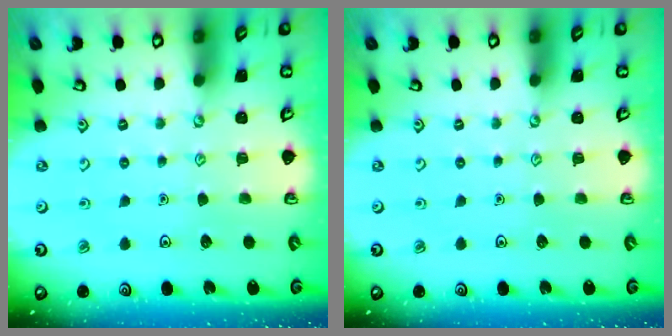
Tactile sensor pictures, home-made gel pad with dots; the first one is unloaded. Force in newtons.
{"total": 0.0}